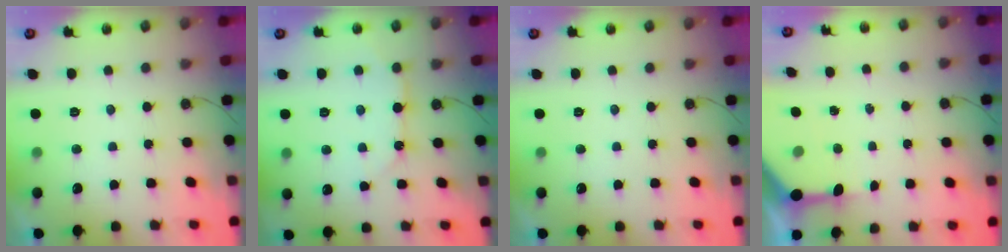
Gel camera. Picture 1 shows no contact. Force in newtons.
{"total": 8.4, "press": 8.3, "slide": 0.8}
{"total": 0.0}
{"total": 6.2, "press": 6.1, "slide": 0.7}